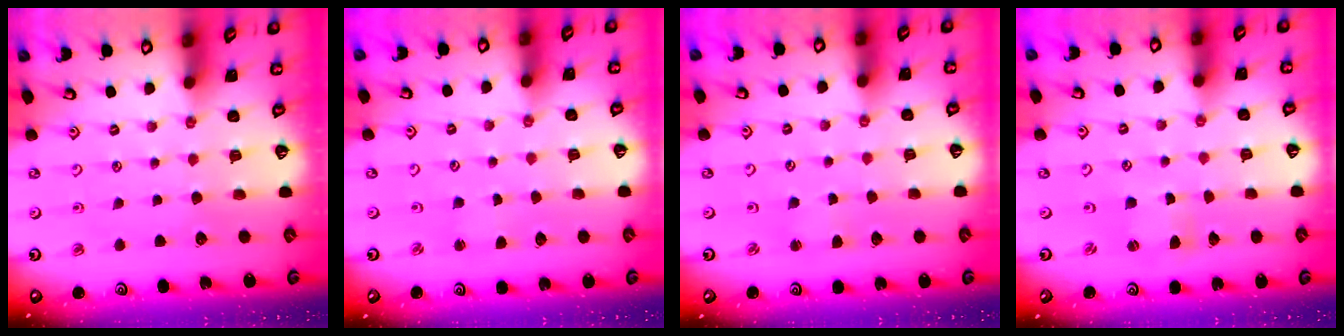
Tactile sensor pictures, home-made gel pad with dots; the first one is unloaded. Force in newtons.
{"total": 1.5, "press": 1.5, "slide": 0.3}
{"total": 1.6, "press": 1.6, "slide": 0.2}
{"total": 1.1, "press": 1.0, "slide": 0.2}